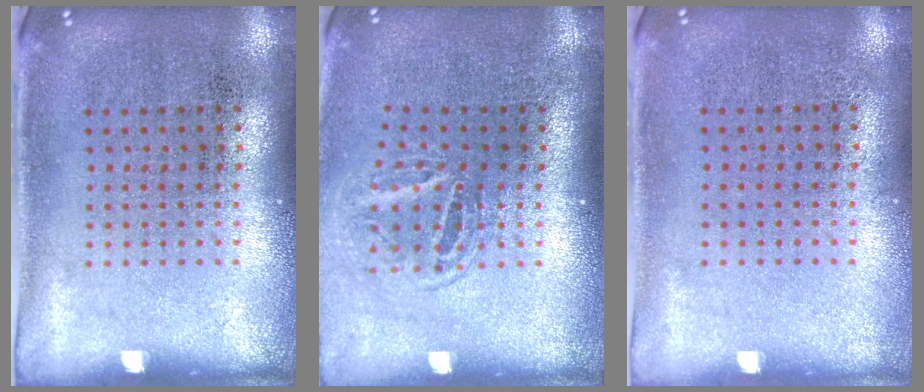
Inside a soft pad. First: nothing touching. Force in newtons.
{"total": 1.6, "press": 1.1, "slide": 1.2}
{"total": 0.0}